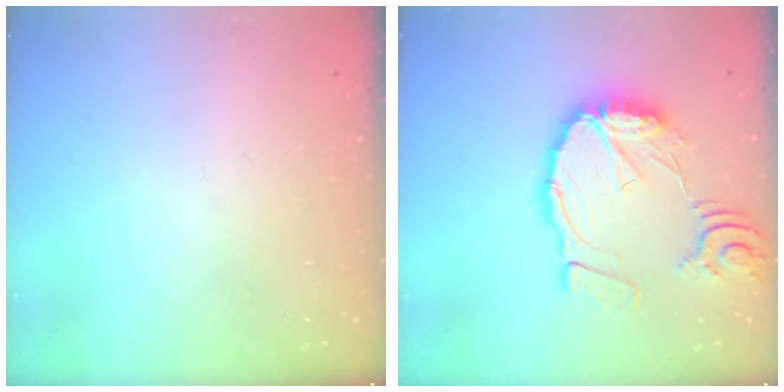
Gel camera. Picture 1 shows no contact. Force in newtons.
{"total": 16.8, "press": 16.7, "slide": 1.8}